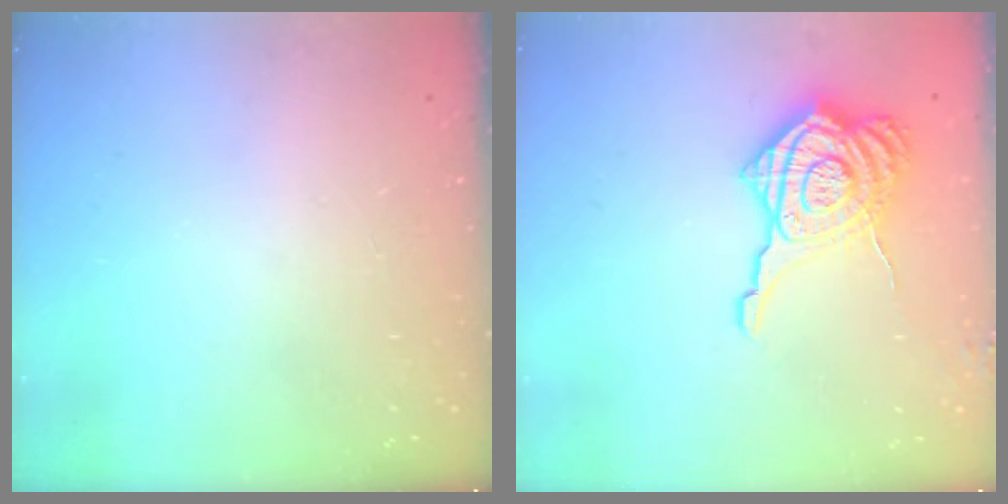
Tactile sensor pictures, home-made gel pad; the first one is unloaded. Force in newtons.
{"total": 14.8, "press": 14.7, "slide": 1.5}